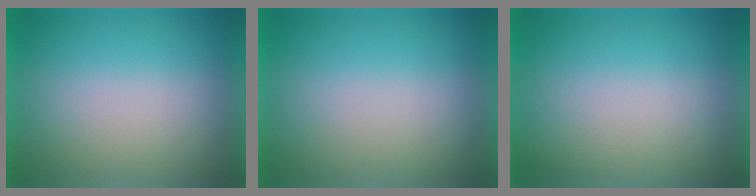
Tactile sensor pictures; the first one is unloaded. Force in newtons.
{"total": 0.0}
{"total": 2.3}